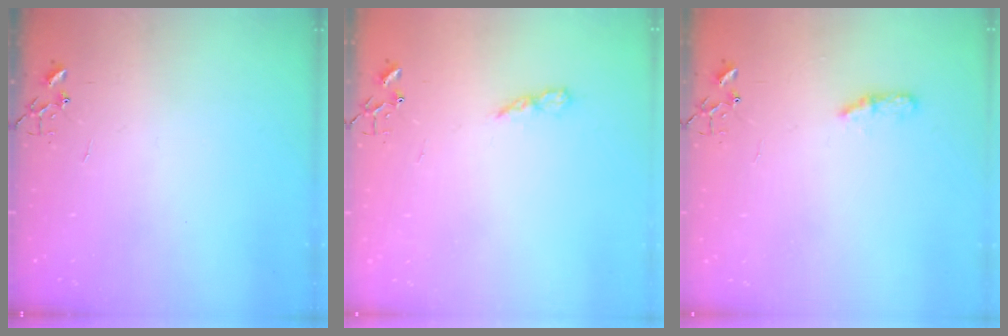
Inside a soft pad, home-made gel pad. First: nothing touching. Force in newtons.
{"total": 5.8, "press": 5.7, "slide": 0.6}
{"total": 4.9, "press": 4.8, "slide": 0.6}